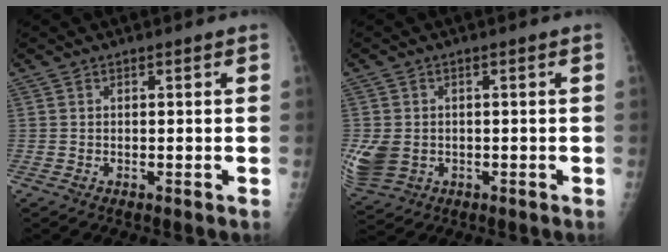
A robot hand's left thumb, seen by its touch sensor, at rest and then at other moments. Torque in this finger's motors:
{"motor_torque": [0.73, 0.73, 0.71, 0.16, 0.11]}